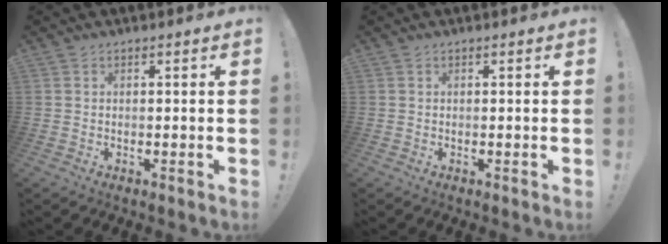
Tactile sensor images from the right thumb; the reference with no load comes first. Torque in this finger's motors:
{"motor_torque": [-0.03, 0.06, 0.08, -0.14, 0.07]}